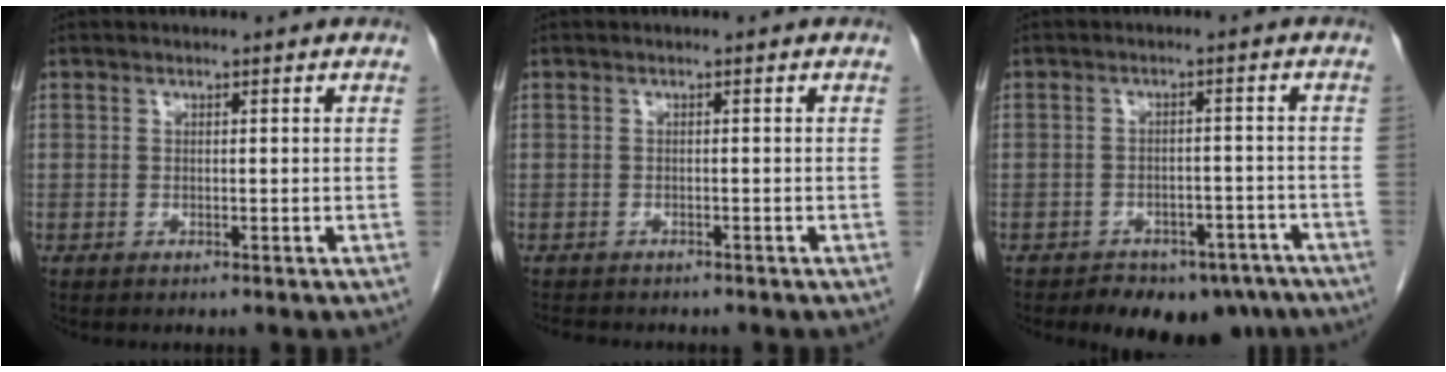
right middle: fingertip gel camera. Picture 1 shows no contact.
{"total": 4.0, "force": [-3.4, 1.4, 1.5], "torque": [-0.026, -0.007, -0.046]}
{"total": 10.3, "force": [-7.9, 5.5, 3.6], "torque": [-0.029, 0.010, -0.096]}